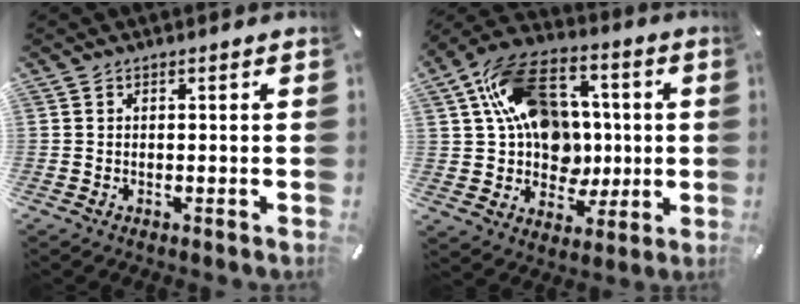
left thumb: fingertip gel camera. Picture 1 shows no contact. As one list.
[{"total": 19.6, "force": [3.9, 15.7, 11.0], "torque": [-0.180, -0.008, 0.084]}]